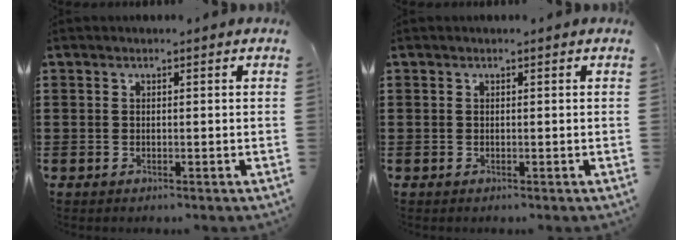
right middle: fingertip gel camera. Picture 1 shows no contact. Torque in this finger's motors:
{"motor_torque": [0.05, -0.04, -0.01, -0.01]}